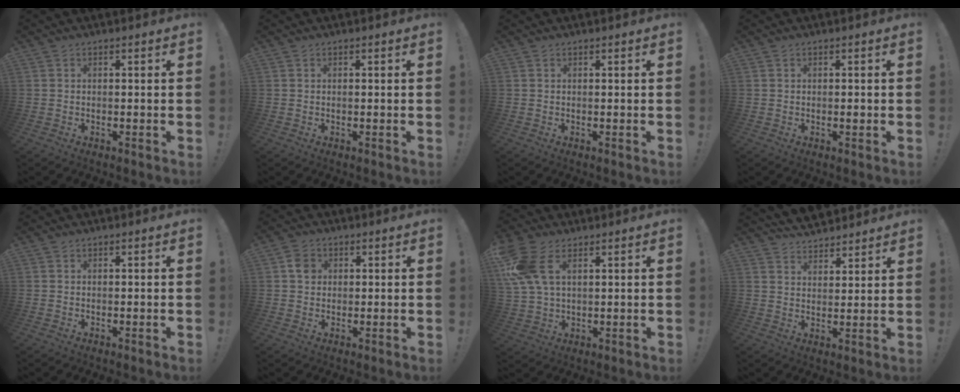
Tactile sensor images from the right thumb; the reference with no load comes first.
{"total": 0.0}
{"total": 0.0}
{"total": 0.8, "force": [-0.3, 0.3, 0.6], "torque": [-0.004, -0.001, -0.007]}
{"total": 0.0}
{"total": 4.1, "force": [1.0, 3.6, 1.8], "torque": [-0.008, -0.002, 0.015]}
{"total": 12.5, "force": [4.8, 7.4, 8.9], "torque": [-0.178, -0.010, 0.093]}
{"total": 6.4, "force": [5.9, 2.3, 1.0], "torque": [-0.027, -0.041, 0.112]}